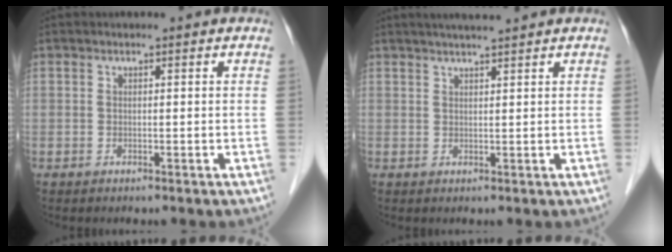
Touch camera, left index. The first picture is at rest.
{"total": 3.9, "force": [3.4, -0.3, 2.0], "torque": [-0.027, 0.017, 0.056]}